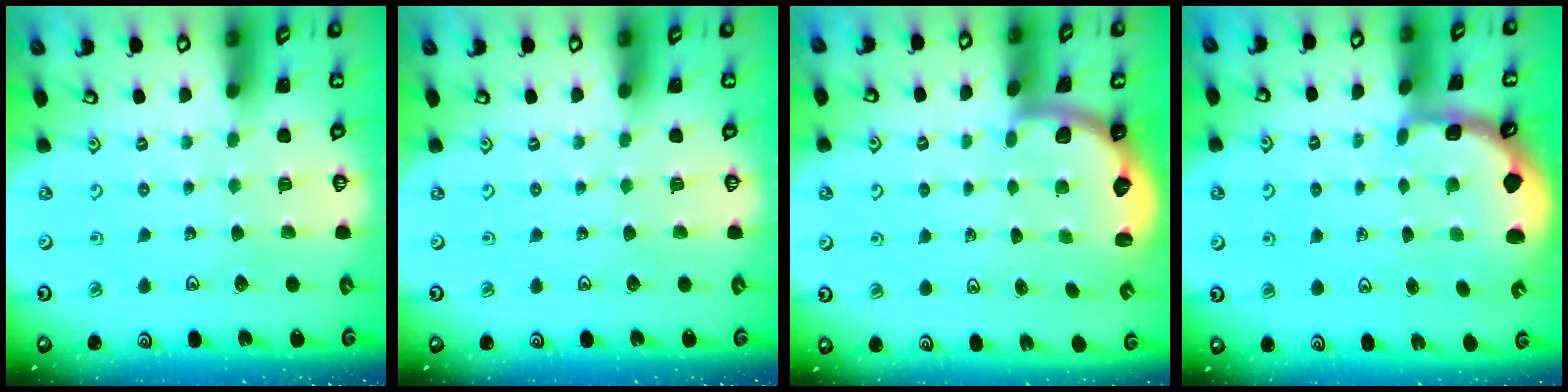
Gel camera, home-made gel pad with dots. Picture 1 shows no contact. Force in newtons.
{"total": 0.0}
{"total": 2.2, "press": 2.0, "slide": 0.8}
{"total": 1.8, "press": 1.7, "slide": 0.4}